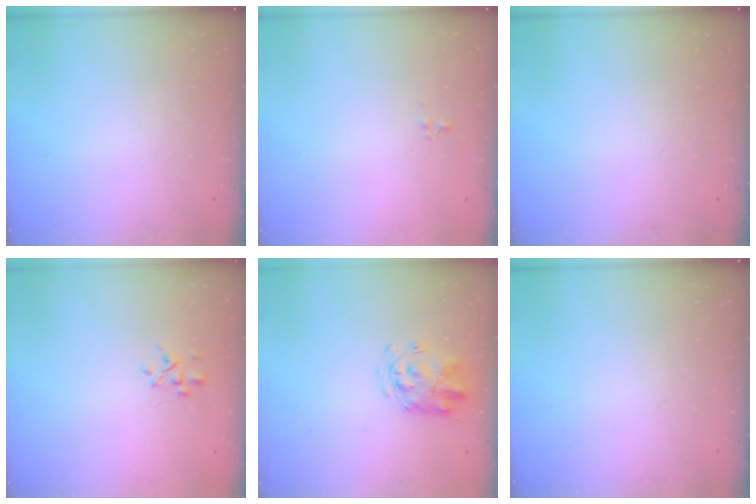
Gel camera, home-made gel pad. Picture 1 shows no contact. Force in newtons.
{"total": 0.0}
{"total": 0.0}
{"total": 2.8, "press": 2.7, "slide": 0.9}
{"total": 3.9, "press": 3.8, "slide": 0.8}
{"total": 0.0}